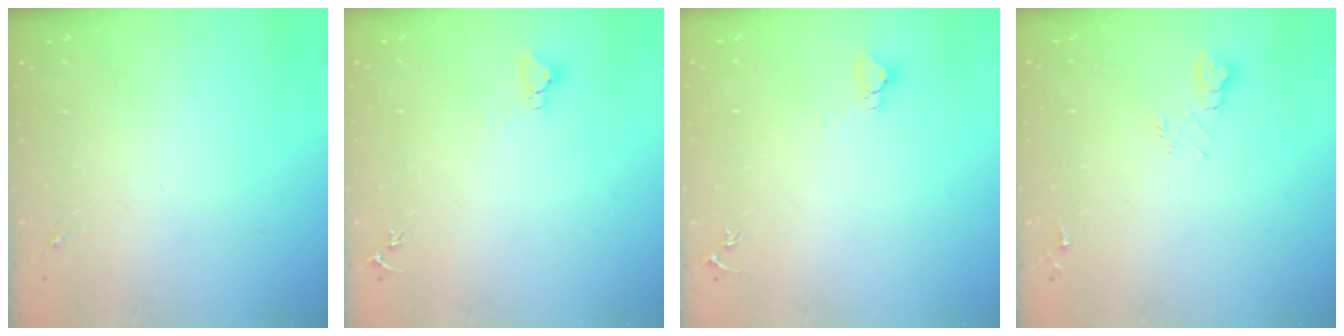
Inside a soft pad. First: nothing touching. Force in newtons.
{"total": 2.8, "press": 2.8, "slide": 0.2}
{"total": 2.9, "press": 2.9, "slide": 0.1}
{"total": 7.1, "press": 7.1, "slide": 0.8}